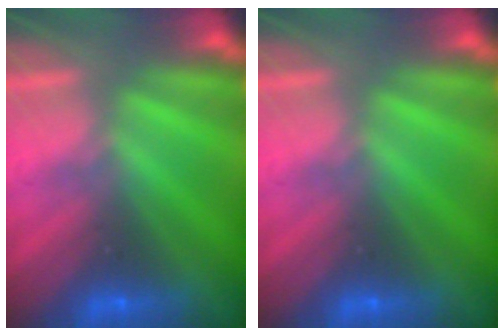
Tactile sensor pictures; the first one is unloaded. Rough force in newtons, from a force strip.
{"total": 0.0}